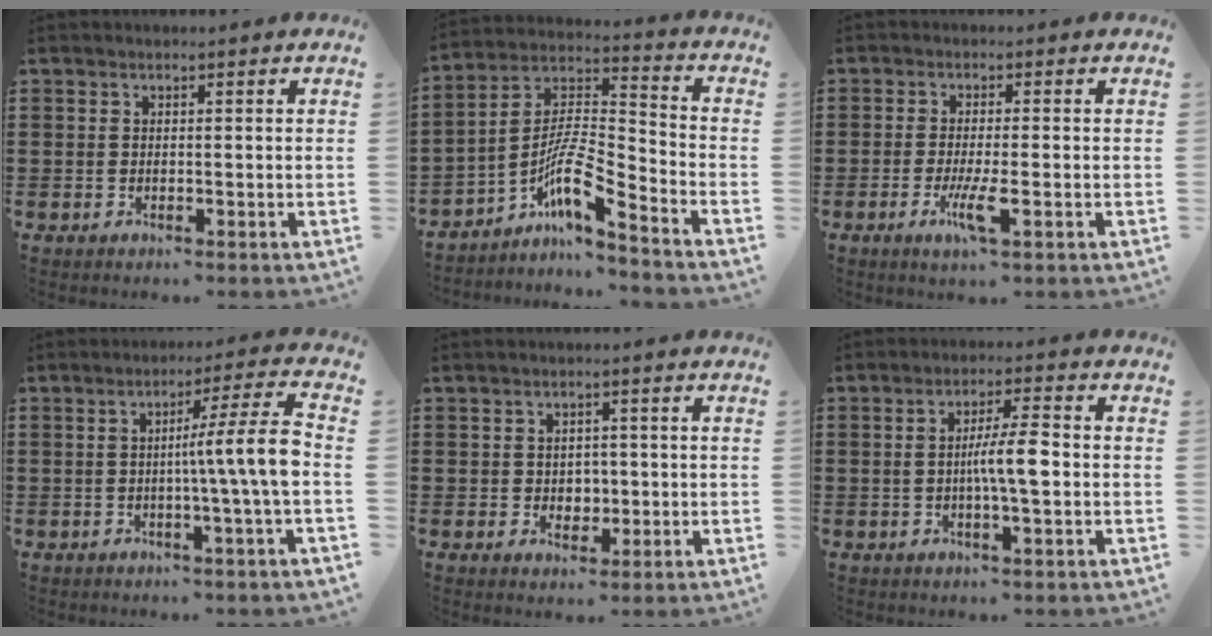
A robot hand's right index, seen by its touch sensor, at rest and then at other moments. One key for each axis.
{"total": 9.3, "fx": -6.0, "fy": 1.8, "fz": 6.9, "tx": -0.144, "ty": -0.012, "tz": -0.120}
{"total": 4.9, "fx": -1.9, "fy": 0.5, "fz": 4.5, "tx": -0.093, "ty": -0.019, "tz": -0.037}
{"total": 9.0, "fx": -0.7, "fy": -0.2, "fz": 9.0, "tx": -0.142, "ty": -0.012, "tz": -0.021}
{"total": 2.0, "fx": 0.0, "fy": 1.8, "fz": 0.8, "tx": -0.015, "ty": 0.005, "tz": -0.005}
{"total": 6.1, "fx": -0.5, "fy": 0.8, "fz": 6.0, "tx": -0.106, "ty": 0.003, "tz": -0.012}